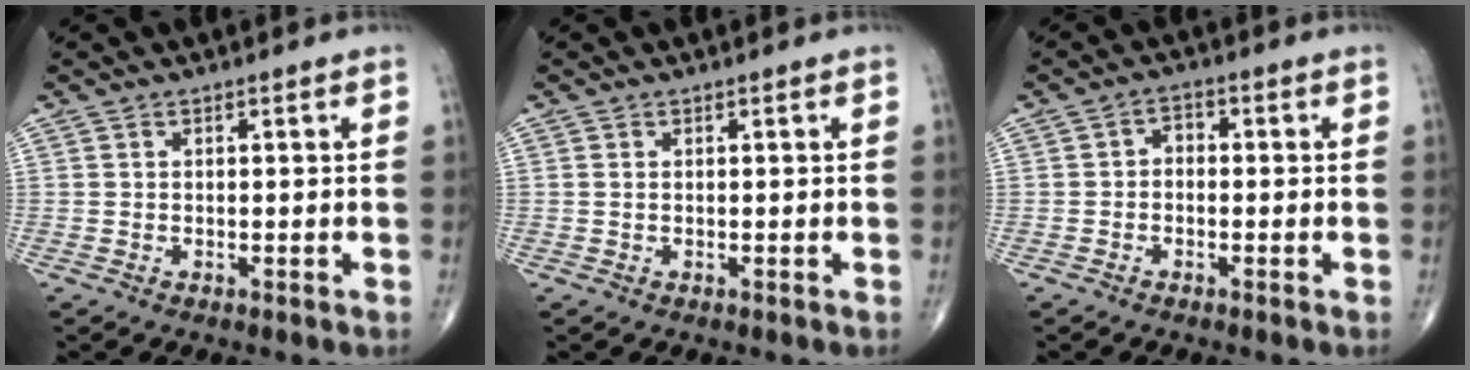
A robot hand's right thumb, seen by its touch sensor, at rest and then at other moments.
{"total": 0.0}
{"total": 2.4, "force": [-0.4, 1.8, 1.6], "torque": [-0.009, 0.015, -0.019]}